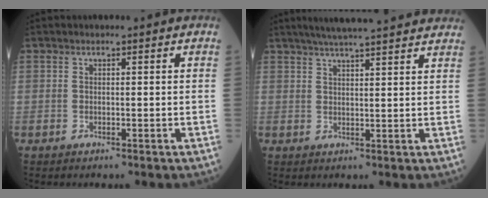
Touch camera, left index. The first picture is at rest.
{"total": 15.3, "force": [13.4, 1.1, 7.2], "torque": [-0.116, 0.040, 0.177]}